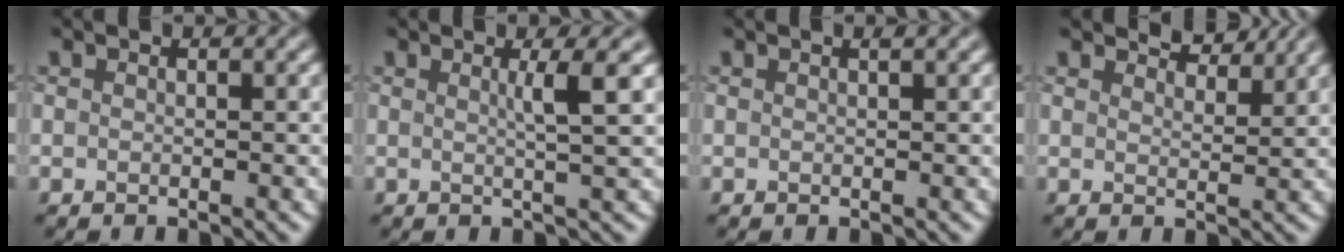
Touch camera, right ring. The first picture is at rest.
{"total": 2.8, "force": [0.7, 0.4, 2.7], "torque": [-0.038, 0.004, 0.006]}
{"total": 0.8, "force": [0.4, 0.2, 0.6], "torque": [-0.004, 0.003, 0.007]}
{"total": 3.1, "force": [3.0, 0.4, 0.8], "torque": [-0.014, -0.004, 0.038]}